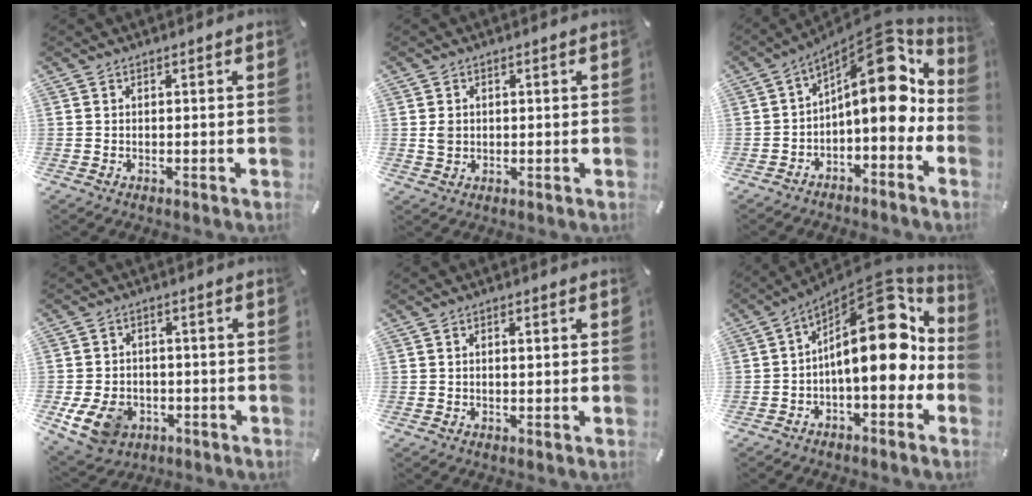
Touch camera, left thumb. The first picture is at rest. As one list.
[{"total": 2.4, "force": [0.3, 2.1, 1.0], "torque": [-0.015, 0.002, 0.003]}, {"total": 15.7, "force": [5.3, 7.7, 12.6], "torque": [-0.164, -0.057, 0.085]}, {"total": 9.4, "force": [-3.5, 7.3, 4.8], "torque": [-0.106, 0.019, -0.062]}, {"total": 1.3, "force": [0.2, 0.6, 1.1], "torque": [-0.023, 0.005, 0.002]}, {"total": 20.9, "force": [3.8, 9.6, 18.2], "torque": [-0.273, -0.048, 0.061]}]